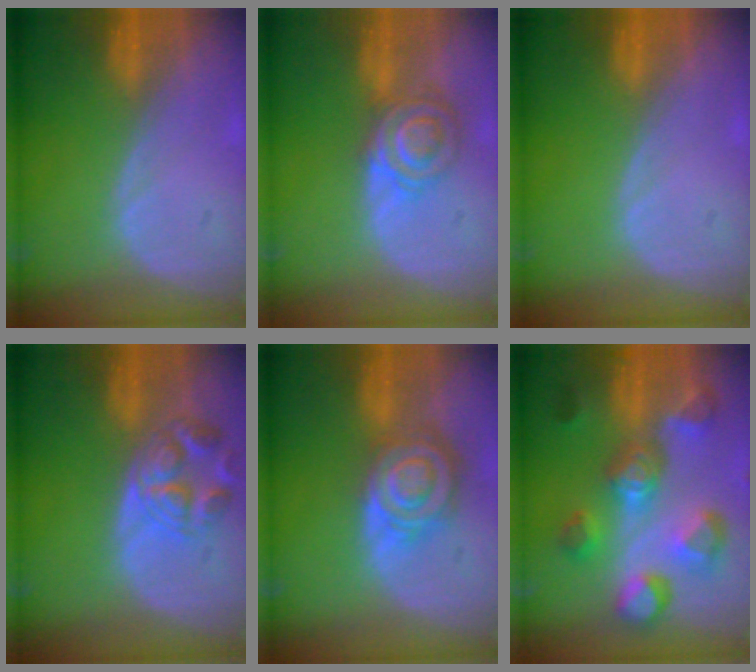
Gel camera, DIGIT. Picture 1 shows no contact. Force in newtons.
{"total": 7.1, "press": 6.0, "slide": 3.8}
{"total": 0.0}
{"total": 6.2, "press": 6.1, "slide": 0.7}
{"total": 8.5, "press": 7.3, "slide": 4.4}
{"total": 11.0, "press": 9.9, "slide": 4.8}